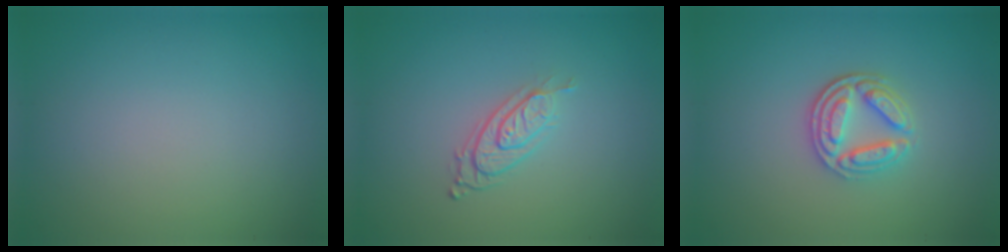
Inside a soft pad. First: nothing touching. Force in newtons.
{"total": 2.9, "press": 1.9, "slide": 2.2}
{"total": 3.6, "press": 3.1, "slide": 1.8}